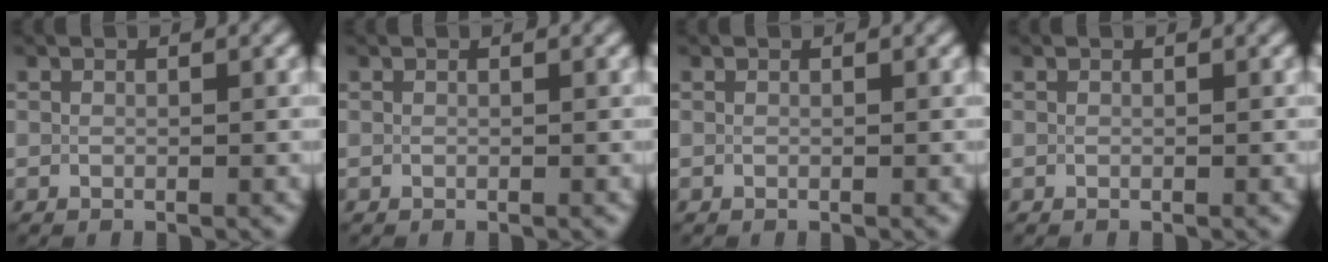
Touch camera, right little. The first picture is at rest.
{"total": 0.0}
{"total": 0.0}
{"total": 0.0}